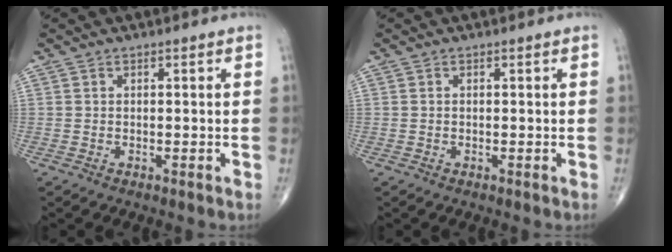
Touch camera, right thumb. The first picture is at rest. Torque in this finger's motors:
{"motor_torque": [-0.02, 0.32, -0.13, -0.11, 0.05]}